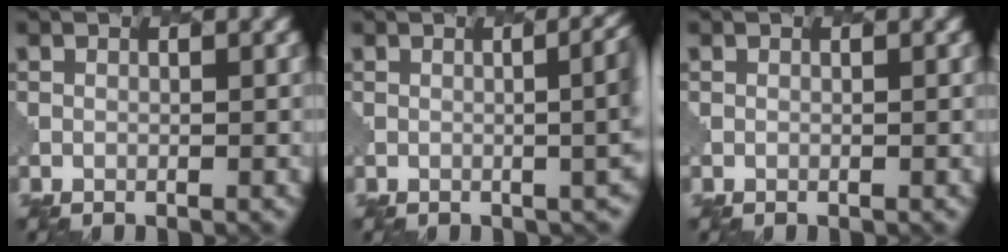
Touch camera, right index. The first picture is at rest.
{"total": 6.6, "force": [0.0, 3.2, 5.8], "torque": [-0.021, 0.009, 0.004]}
{"total": 0.0}